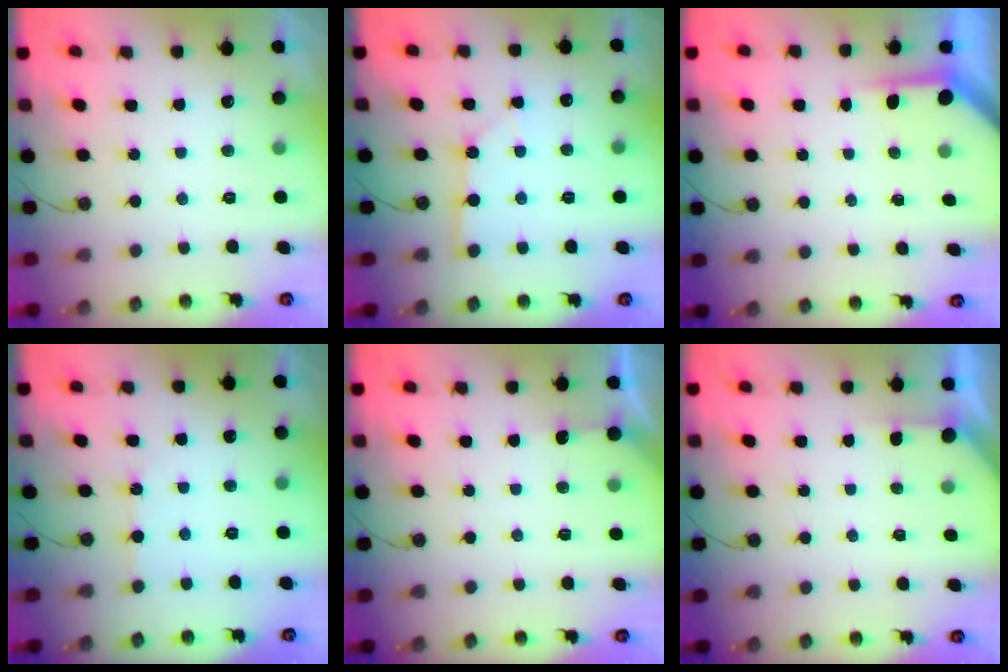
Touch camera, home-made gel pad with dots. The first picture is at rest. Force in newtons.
{"total": 4.6, "press": 4.5, "slide": 0.4}
{"total": 3.9, "press": 3.9, "slide": 0.4}
{"total": 2.6, "press": 2.5, "slide": 0.5}
{"total": 3.0, "press": 3.0, "slide": 0.3}
{"total": 2.0, "press": 2.0, "slide": 0.2}